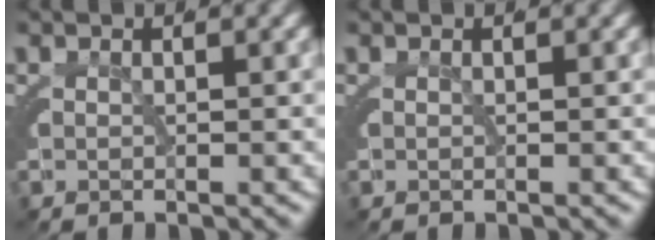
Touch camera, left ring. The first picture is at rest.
{"total": 0.0}